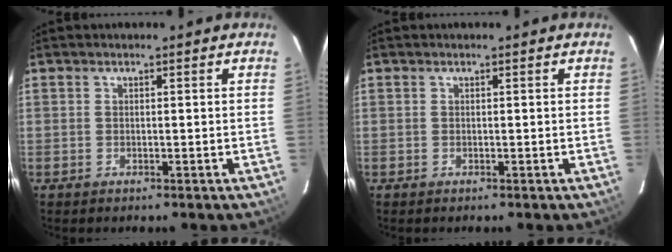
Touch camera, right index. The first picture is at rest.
{"total": 0.0}